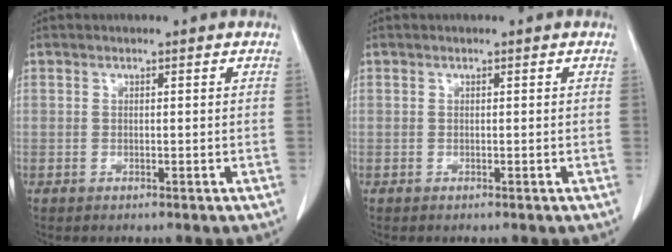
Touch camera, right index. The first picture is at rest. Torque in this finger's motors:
{"motor_torque": [-0.08, 0.07, -0.01, -0.01]}